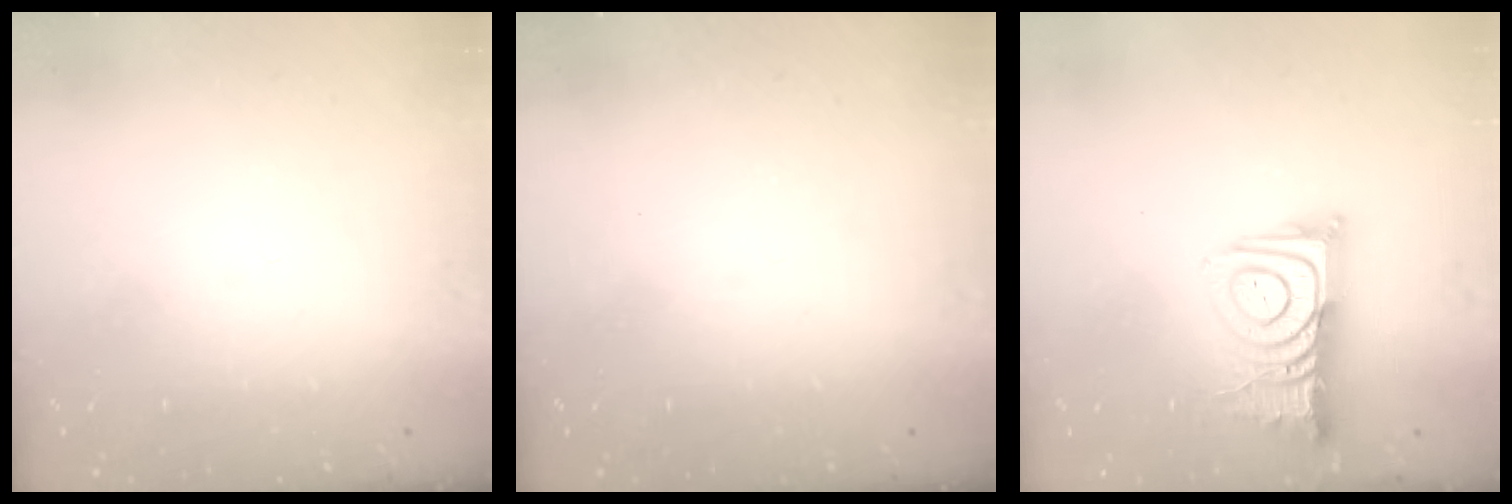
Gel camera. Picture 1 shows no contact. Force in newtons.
{"total": 0.0}
{"total": 12.6, "press": 12.5, "slide": 1.0}